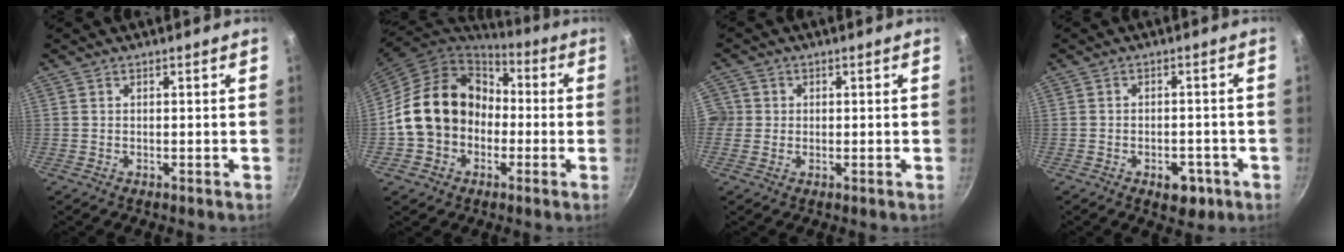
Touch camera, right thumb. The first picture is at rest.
{"total": 17.9, "force": [-1.4, 14.9, 9.9], "torque": [-0.145, 0.053, -0.026]}
{"total": 3.8, "force": [-0.1, 3.7, 0.8], "torque": [0.007, 0.007, -0.007]}
{"total": 5.4, "force": [-2.6, 3.3, 3.4], "torque": [-0.022, 0.017, -0.025]}